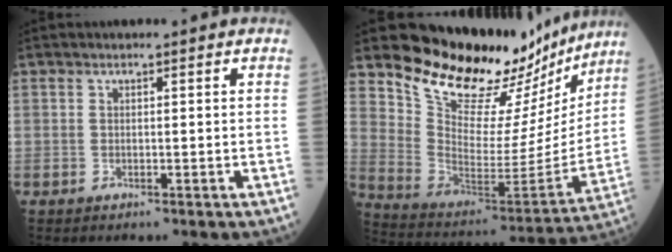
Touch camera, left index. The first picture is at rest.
{"total": 21.0, "force": [18.4, 7.6, 6.7], "torque": [-0.093, -0.050, 0.269]}